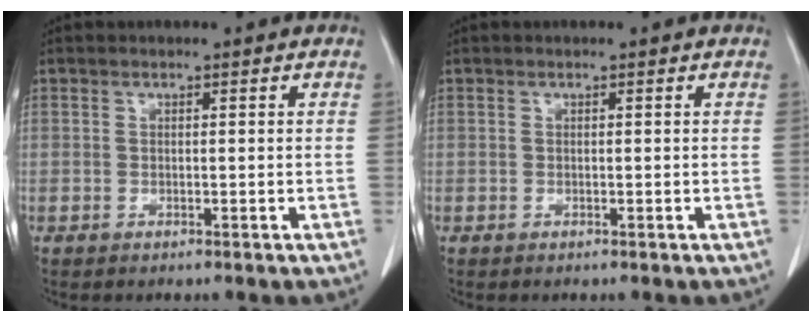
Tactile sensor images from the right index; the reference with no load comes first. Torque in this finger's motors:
{"motor_torque": [0.00, 0.00, 0.00, 0.00]}